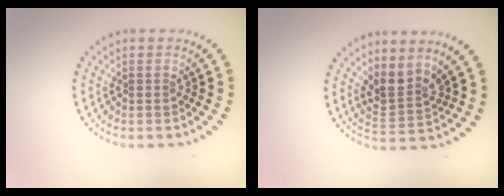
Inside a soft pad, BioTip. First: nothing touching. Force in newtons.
{"total": 2.8, "press": 2.1, "slide": 1.9}